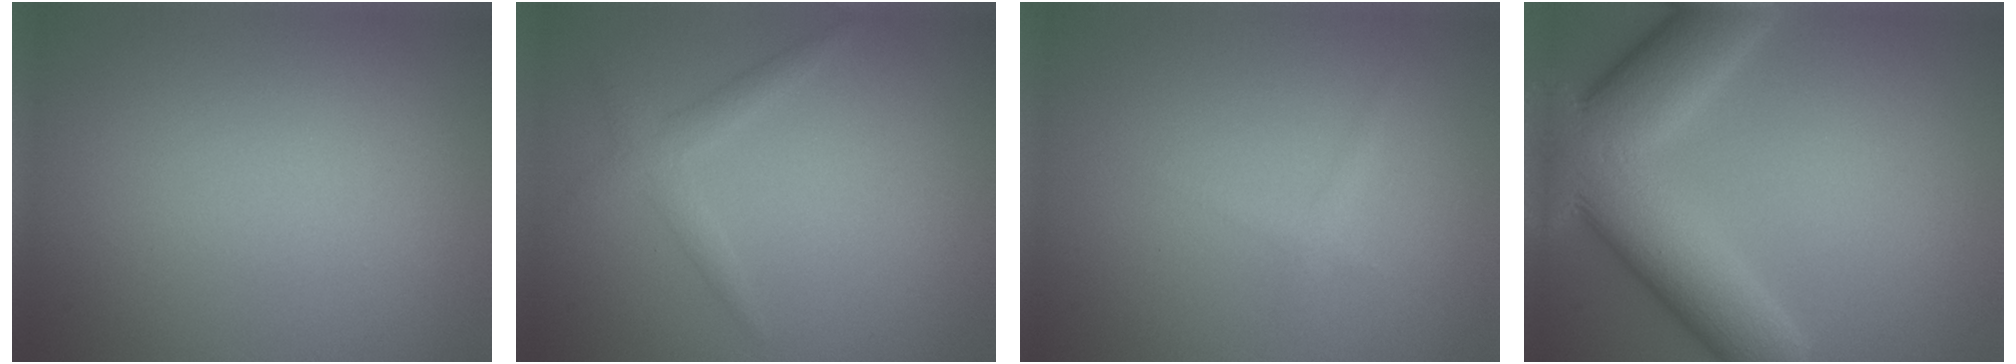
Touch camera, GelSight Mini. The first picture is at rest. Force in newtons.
{"total": 1.8, "press": 1.8, "slide": 0.1}
{"total": 0.9, "press": 0.9, "slide": 0.1}
{"total": 11.3, "press": 11.3, "slide": 0.6}